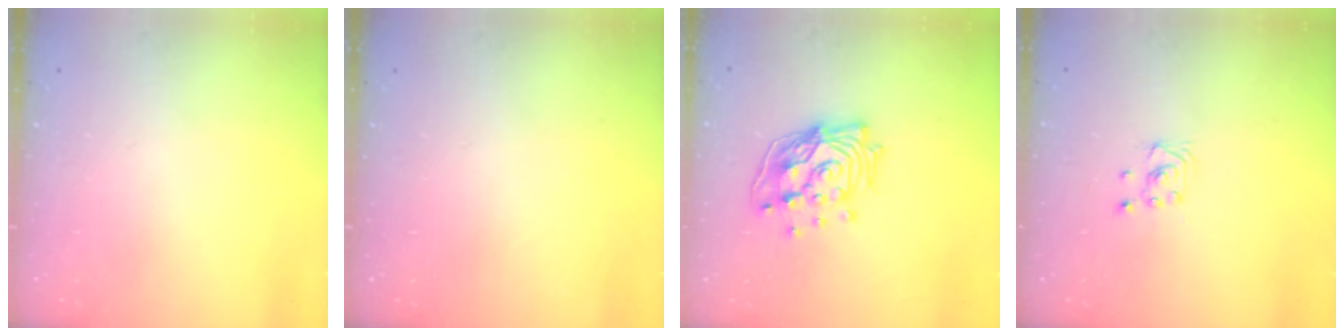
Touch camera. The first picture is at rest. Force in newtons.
{"total": 0.0}
{"total": 17.0, "press": 16.1, "slide": 5.5}
{"total": 2.3, "press": 2.3, "slide": 0.2}